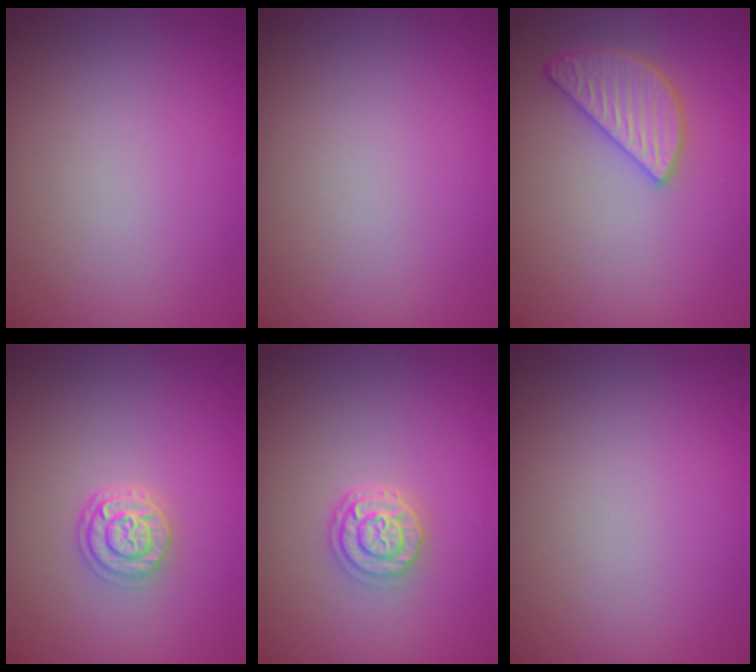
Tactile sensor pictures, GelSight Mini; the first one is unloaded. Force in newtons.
{"total": 0.0}
{"total": 3.7, "press": 3.2, "slide": 1.8}
{"total": 2.6, "press": 2.2, "slide": 1.5}
{"total": 2.6, "press": 2.2, "slide": 1.5}
{"total": 0.0}